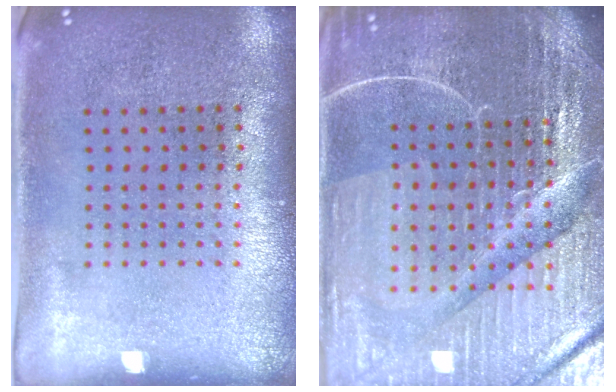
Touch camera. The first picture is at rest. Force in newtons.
{"total": 5.9, "press": 5.4, "slide": 2.5}